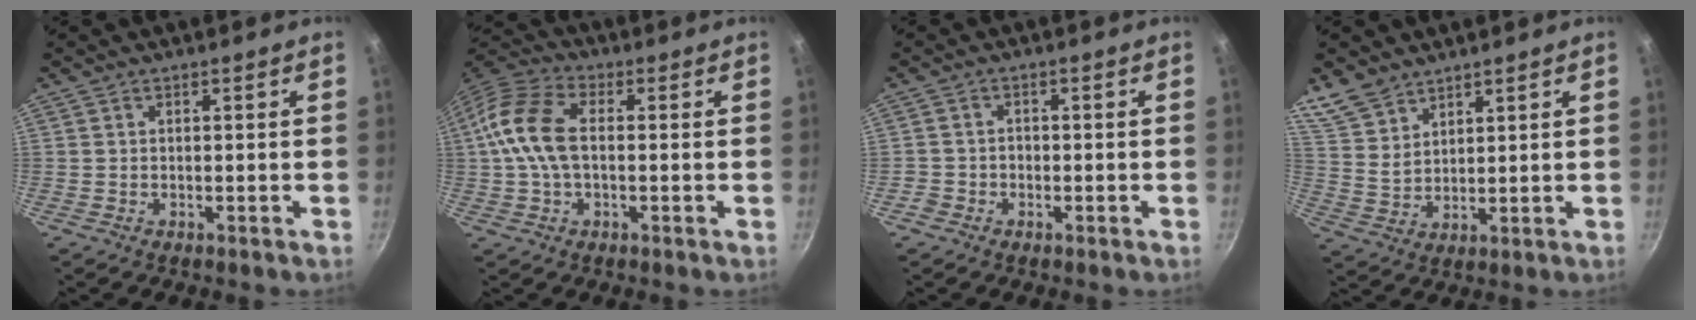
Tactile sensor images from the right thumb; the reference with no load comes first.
{"total": 12.1, "force": [0.5, 7.1, 9.8], "torque": [-0.193, 0.032, -0.006]}
{"total": 2.1, "force": [-1.2, 1.7, 0.5], "torque": [0.000, 0.015, -0.020]}
{"total": 7.6, "force": [6.0, 3.9, 2.4], "torque": [-0.030, -0.020, 0.128]}